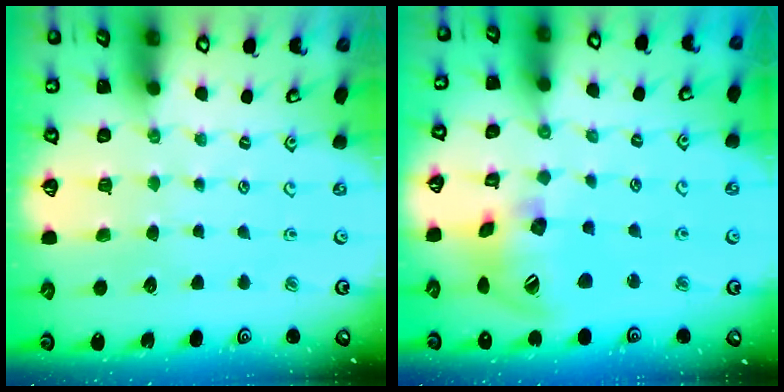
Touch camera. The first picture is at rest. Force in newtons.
{"total": 16.7, "press": 16.5, "slide": 2.2}